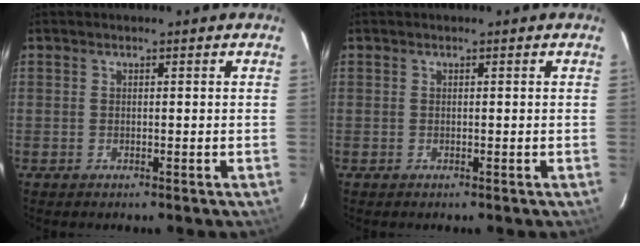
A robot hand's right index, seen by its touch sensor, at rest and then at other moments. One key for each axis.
{"total": 0.0}